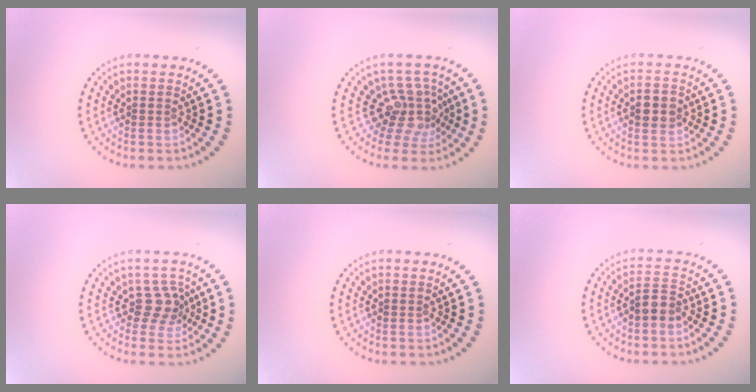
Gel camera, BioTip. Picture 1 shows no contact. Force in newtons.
{"total": 3.7, "press": 2.6, "slide": 2.6}
{"total": 2.6, "press": 2.6, "slide": 0.1}
{"total": 2.4, "press": 1.8, "slide": 1.6}
{"total": 0.0}
{"total": 2.0, "press": 1.7, "slide": 1.0}